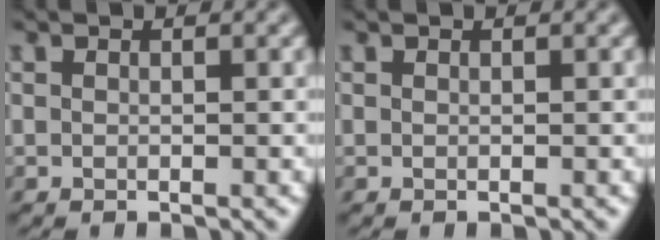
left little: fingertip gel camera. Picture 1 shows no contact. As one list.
[{"total": 0.0}]